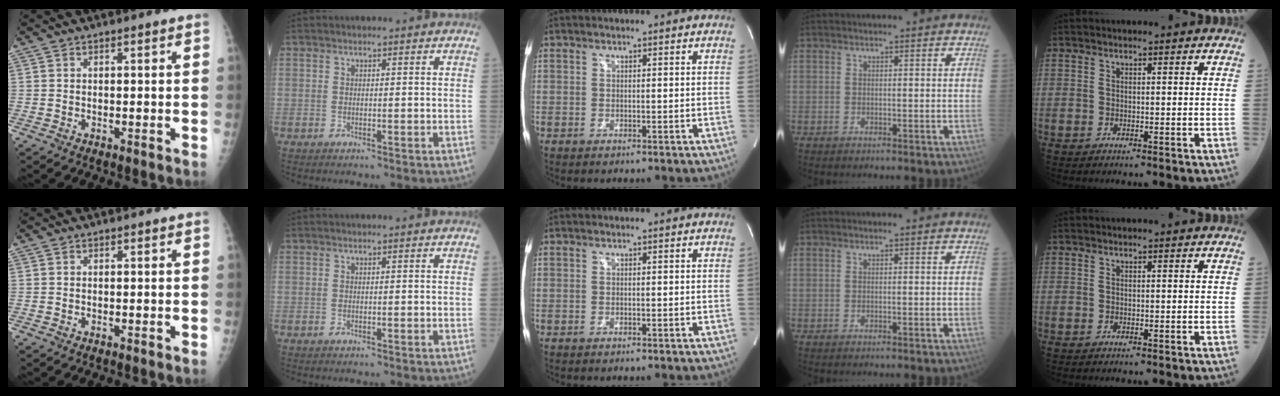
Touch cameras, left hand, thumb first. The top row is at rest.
{}